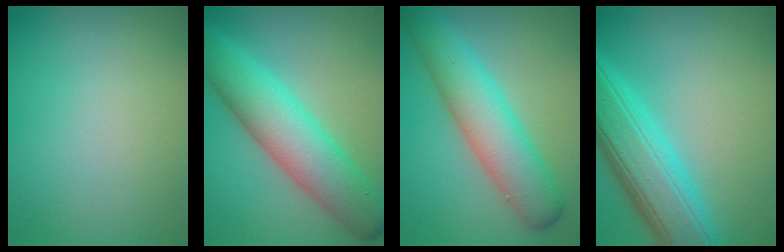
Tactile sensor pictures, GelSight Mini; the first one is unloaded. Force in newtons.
{"total": 8.5, "press": 8.5, "slide": 0.0}
{"total": 7.1, "press": 7.1, "slide": 0.1}
{"total": 8.3, "press": 8.3, "slide": 0.2}